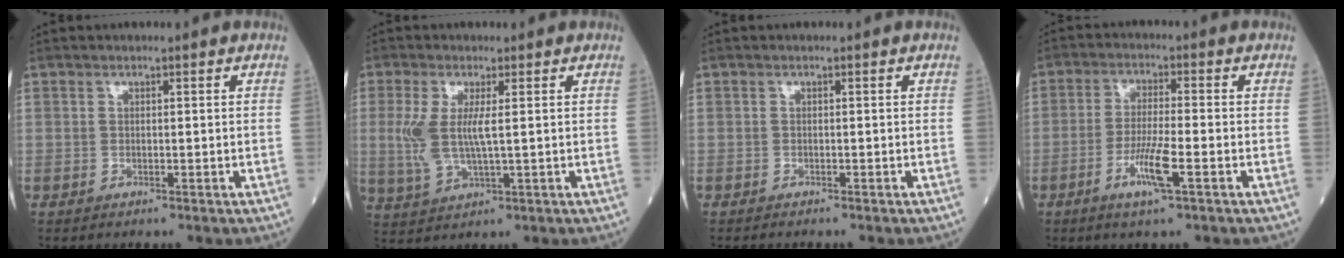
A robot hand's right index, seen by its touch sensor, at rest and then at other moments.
{"total": 6.3, "force": [0.7, 1.5, 6.1], "torque": [-0.149, -0.004, 0.019]}
{"total": 0.9, "force": [-0.9, -0.1, 0.4], "torque": [-0.004, 0.000, -0.014]}
{"total": 6.2, "force": [-2.6, 0.1, 5.6], "torque": [-0.110, -0.011, -0.050]}